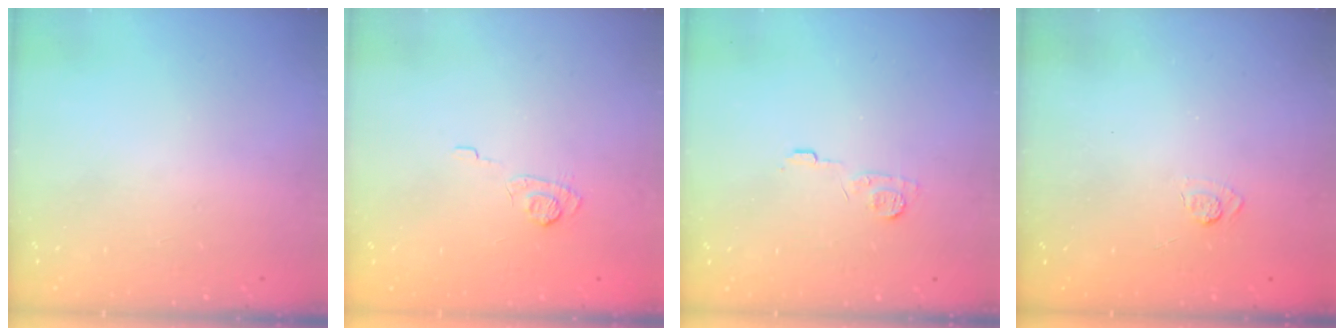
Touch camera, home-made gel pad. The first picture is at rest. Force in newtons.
{"total": 8.2, "press": 8.0, "slide": 1.5}
{"total": 5.8, "press": 5.8, "slide": 0.6}
{"total": 2.2, "press": 1.8, "slide": 1.3}